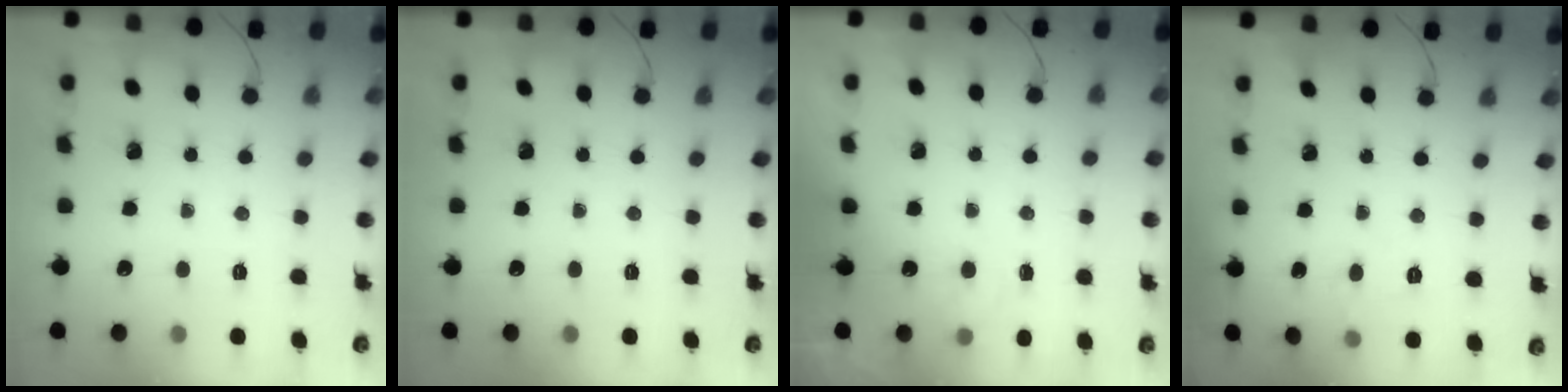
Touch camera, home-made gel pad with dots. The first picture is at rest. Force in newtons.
{"total": 0.0}
{"total": 5.1, "press": 4.9, "slide": 1.3}
{"total": 4.0, "press": 3.8, "slide": 1.4}